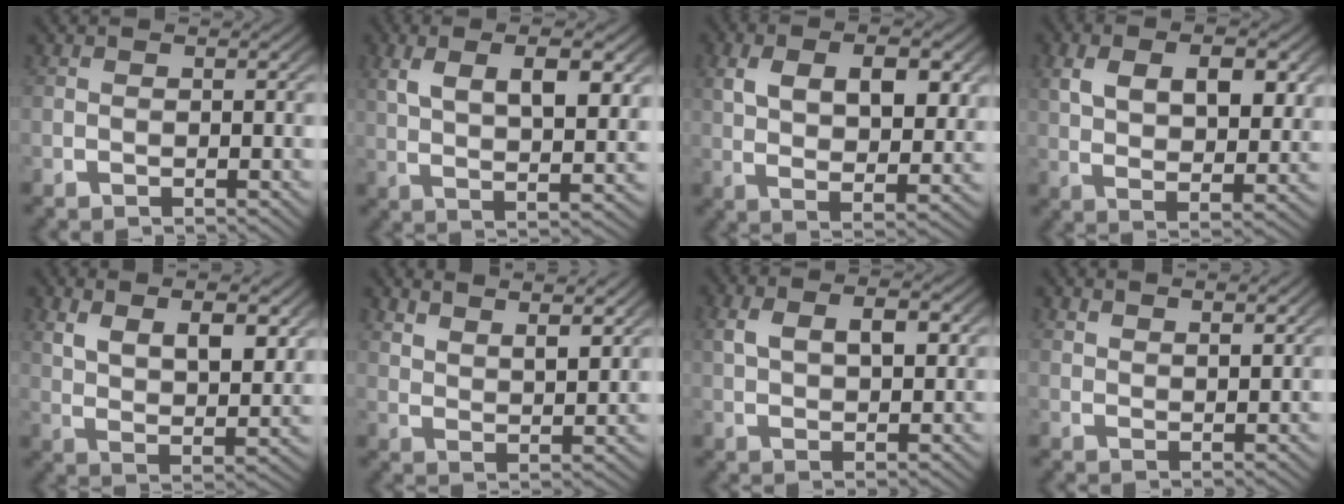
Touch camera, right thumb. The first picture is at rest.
{"total": 7.3, "force": [2.2, 2.9, 6.3], "torque": [-0.113, -0.001, 0.048]}
{"total": 7.3, "force": [1.2, 3.9, 6.1], "torque": [-0.113, -0.015, 0.035]}
{"total": 6.2, "force": [1.6, 3.2, 5.1], "torque": [-0.090, -0.009, 0.041]}
{"total": 6.6, "force": [2.9, 3.2, 5.0], "torque": [-0.088, -0.015, 0.063]}
{"total": 4.3, "force": [3.9, 0.7, 1.6], "torque": [-0.026, -0.003, 0.076]}
{"total": 3.6, "force": [1.5, 1.5, 2.9], "torque": [-0.051, 0.005, 0.033]}
{"total": 2.5, "force": [2.4, 0.2, 0.7], "torque": [-0.010, 0.000, 0.048]}